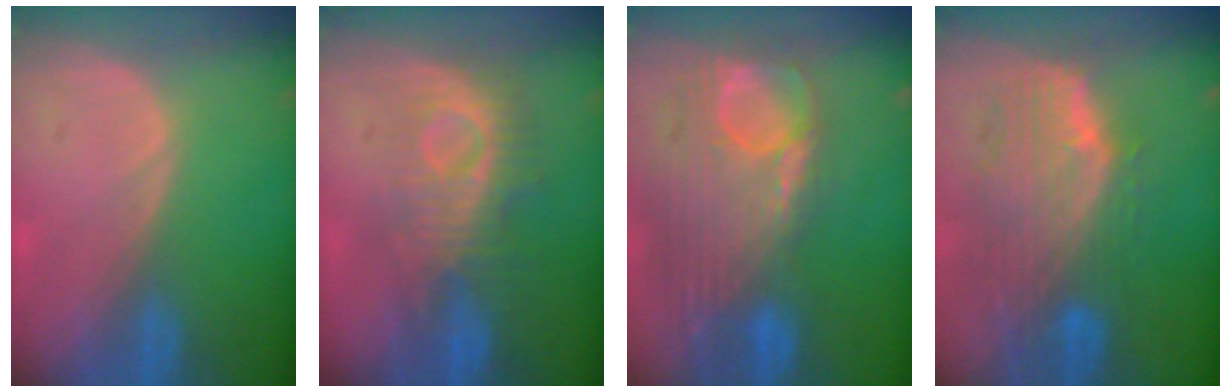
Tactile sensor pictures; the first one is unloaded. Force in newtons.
{"total": 8.8, "press": 8.3, "slide": 2.8}
{"total": 12.8, "press": 10.8, "slide": 6.9}
{"total": 10.0, "press": 8.9, "slide": 4.7}